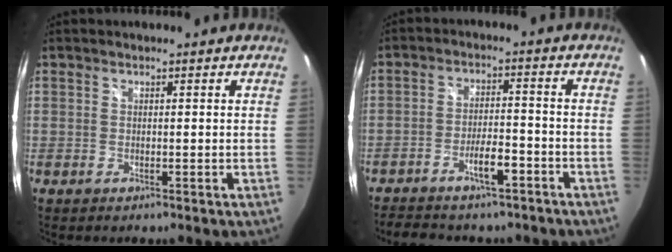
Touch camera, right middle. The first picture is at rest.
{"total": 8.8, "force": [-6.8, 3.1, 4.7], "torque": [-0.096, 0.012, -0.103]}